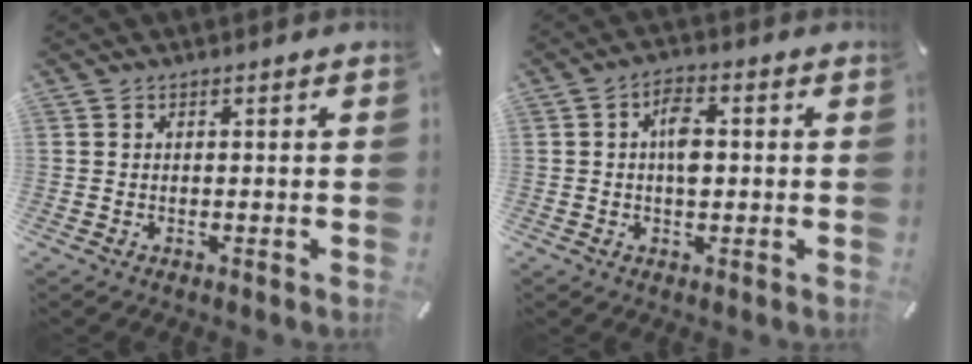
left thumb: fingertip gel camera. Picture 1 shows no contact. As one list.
[{"total": 5.6, "force": [0.3, 3.2, 4.6], "torque": [-0.065, 0.001, 0.000]}]